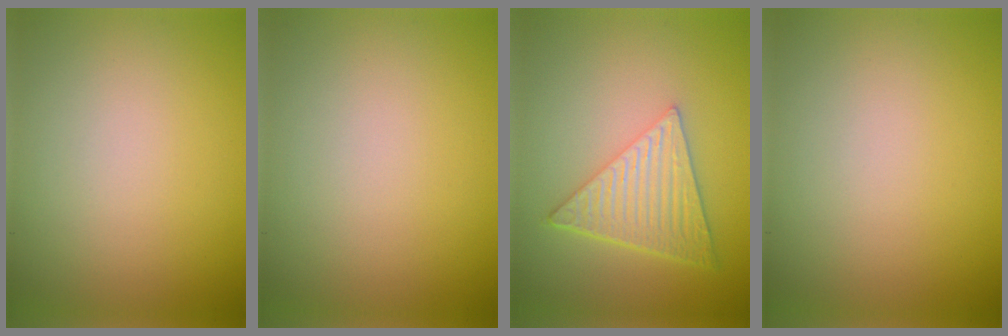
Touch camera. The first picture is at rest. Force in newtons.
{"total": 0.0}
{"total": 6.6, "press": 4.7, "slide": 4.6}
{"total": 0.0}